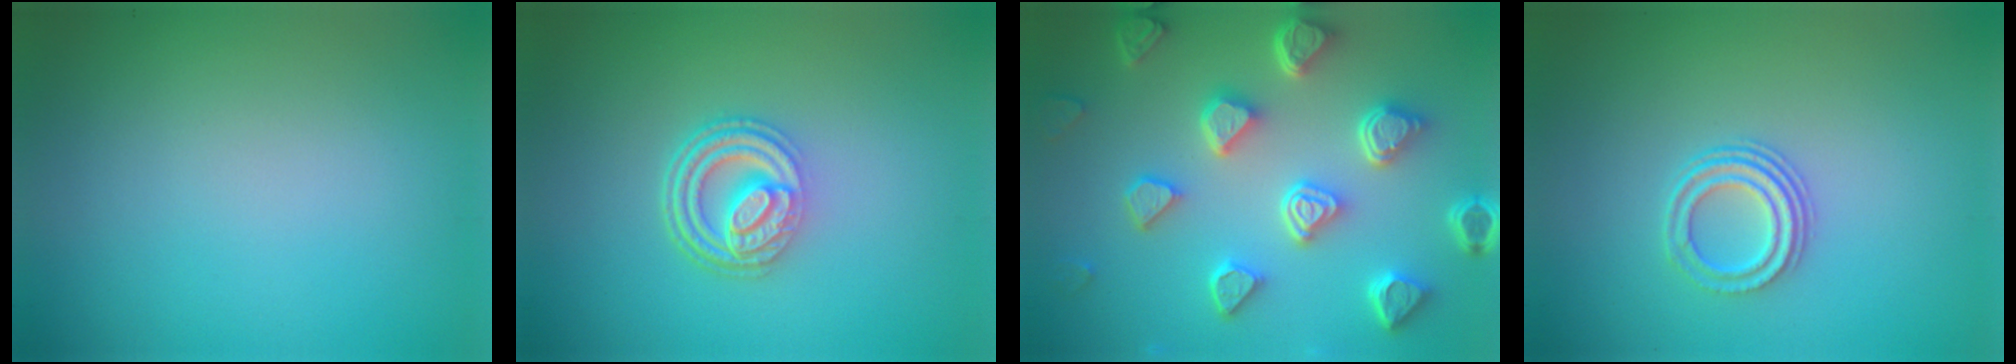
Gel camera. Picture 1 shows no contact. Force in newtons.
{"total": 4.8, "press": 3.4, "slide": 3.4}
{"total": 6.8, "press": 5.3, "slide": 4.1}
{"total": 3.0, "press": 2.2, "slide": 2.0}